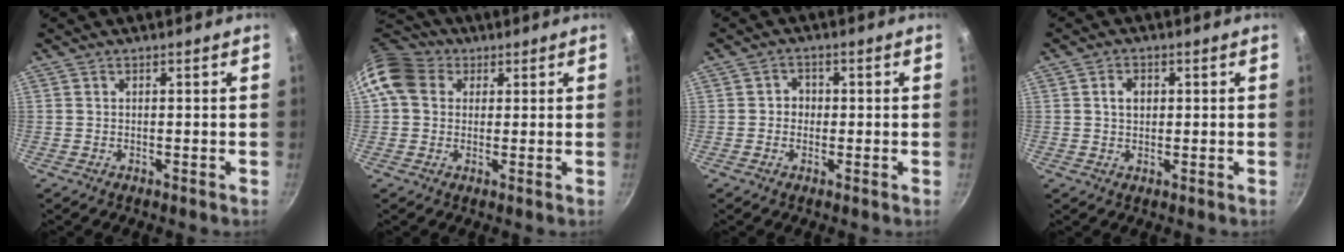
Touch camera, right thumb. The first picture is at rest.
{"total": 10.1, "force": [2.8, 8.2, 5.1], "torque": [-0.077, 0.014, 0.034]}
{"total": 2.5, "force": [-0.2, 2.3, 0.9], "torque": [0.004, 0.006, -0.007]}
{"total": 3.1, "force": [0.6, 2.3, 1.9], "torque": [-0.019, 0.003, 0.010]}